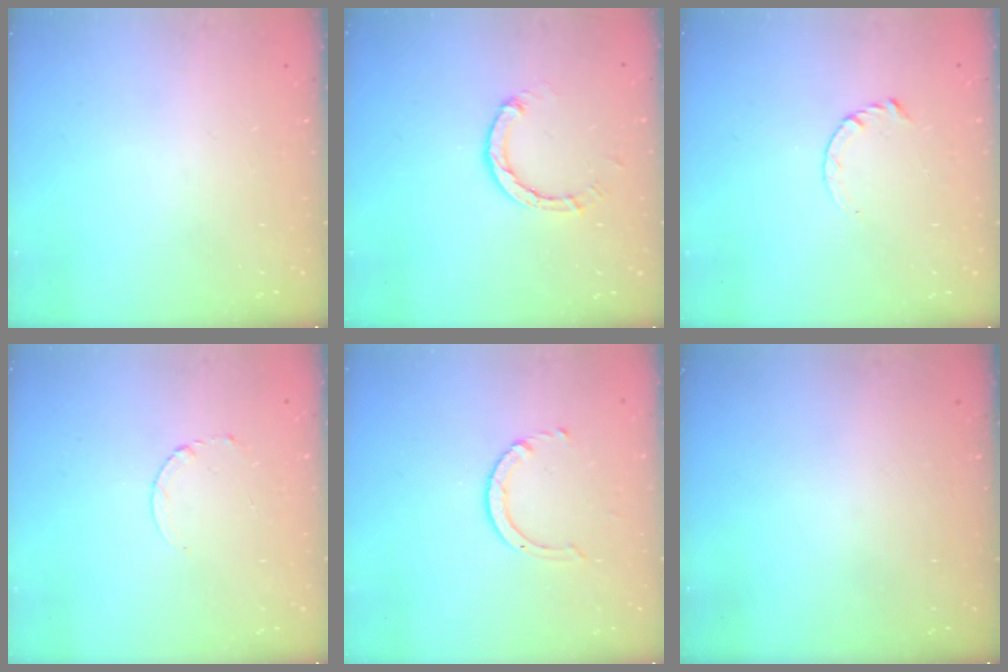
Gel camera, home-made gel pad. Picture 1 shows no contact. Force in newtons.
{"total": 3.0, "press": 3.0, "slide": 0.3}
{"total": 3.5, "press": 3.5, "slide": 0.4}
{"total": 2.5, "press": 2.5, "slide": 0.3}
{"total": 3.2, "press": 3.2, "slide": 0.4}
{"total": 0.0}